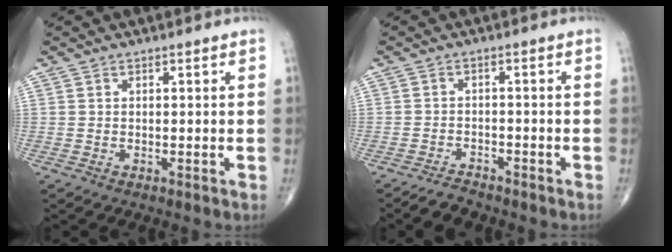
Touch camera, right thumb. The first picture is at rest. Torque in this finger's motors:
{"motor_torque": [0.45, -0.16, 0.05, -0.56, -0.01]}